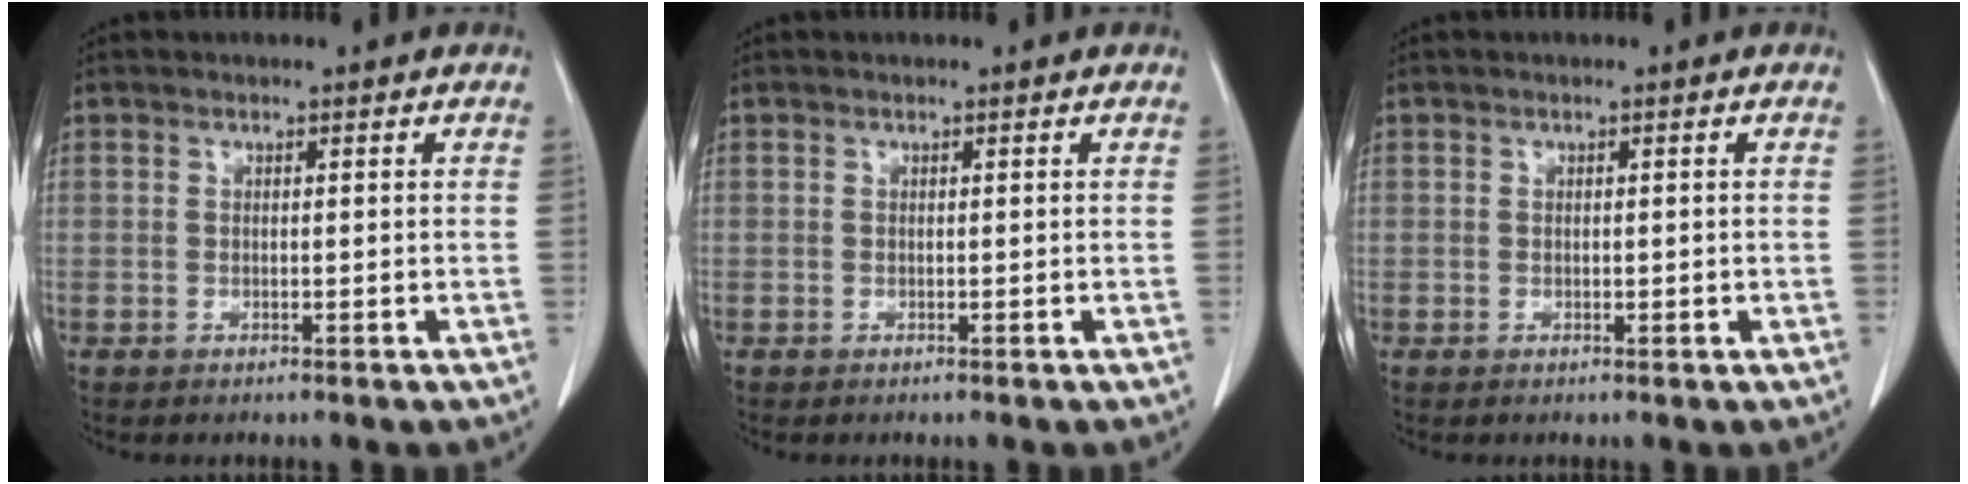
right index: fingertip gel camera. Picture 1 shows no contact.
{"total": 0.0}
{"total": 0.7, "force": [0.0, 0.4, 0.5], "torque": [-0.008, 0.000, 0.001]}